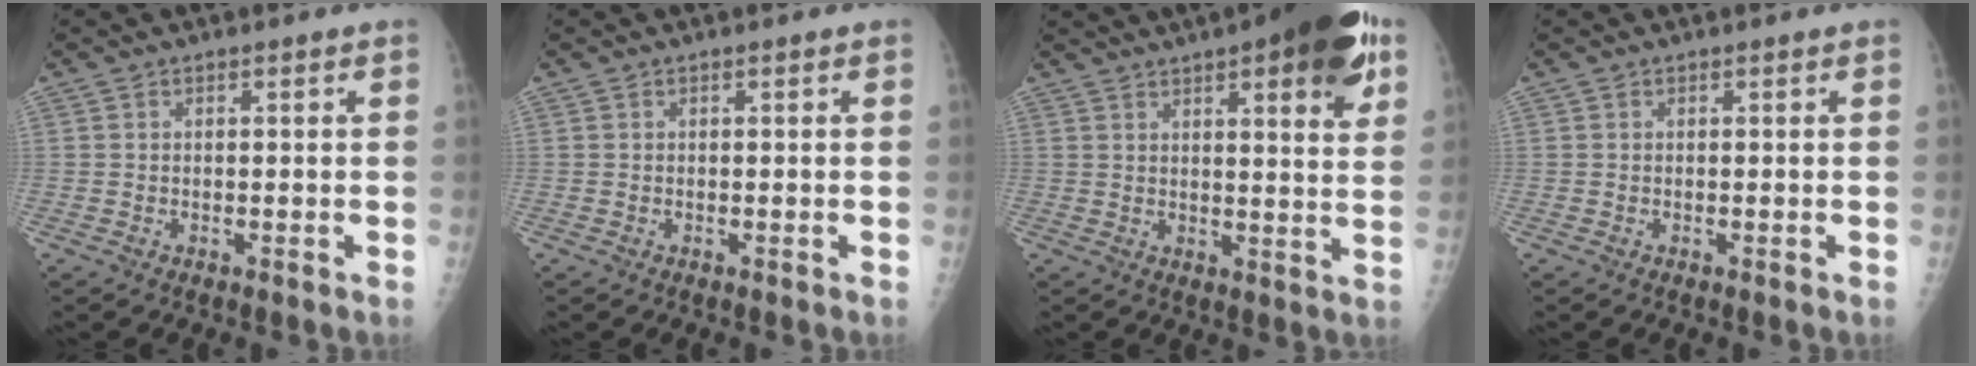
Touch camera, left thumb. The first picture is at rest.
{"total": 0.0}
{"total": 17.5, "force": [8.9, 4.9, 14.3], "torque": [-0.170, -0.021, 0.113]}
{"total": 0.0}